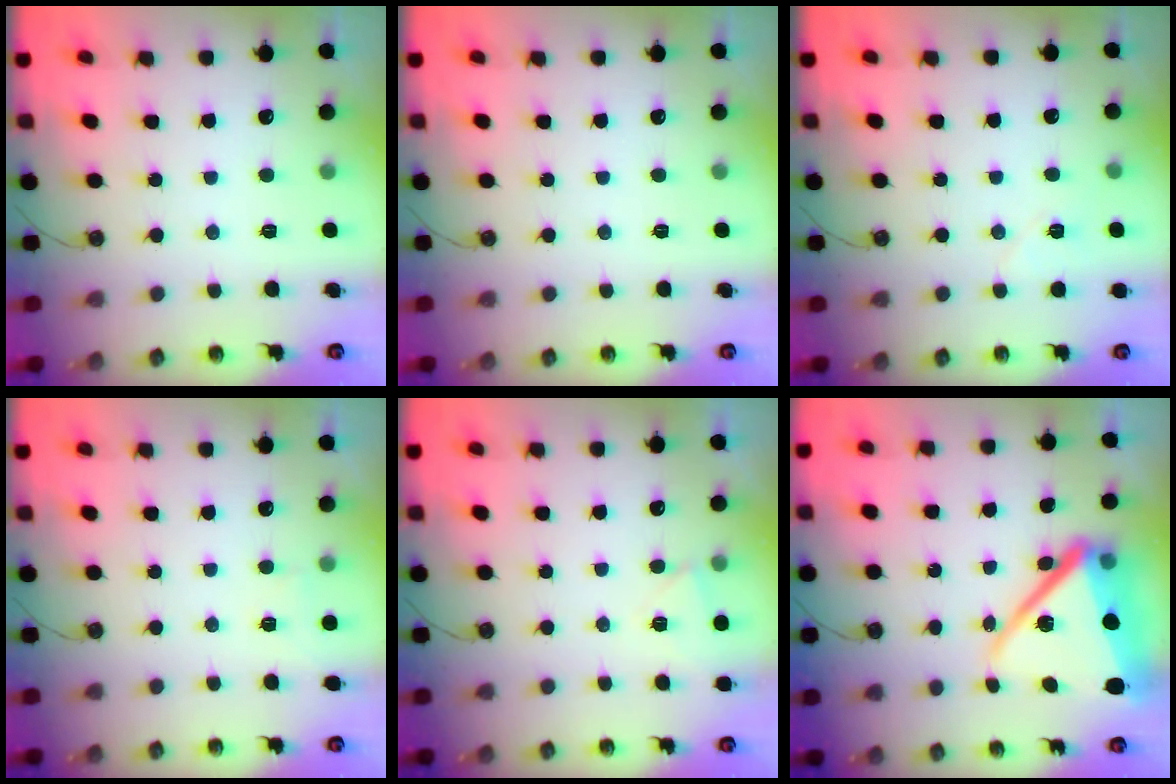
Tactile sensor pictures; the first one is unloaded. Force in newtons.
{"total": 0.0}
{"total": 5.7, "press": 5.1, "slide": 2.4}
{"total": 3.2, "press": 3.2, "slide": 0.7}
{"total": 4.3, "press": 3.9, "slide": 1.6}
{"total": 18.5, "press": 18.4, "slide": 1.7}